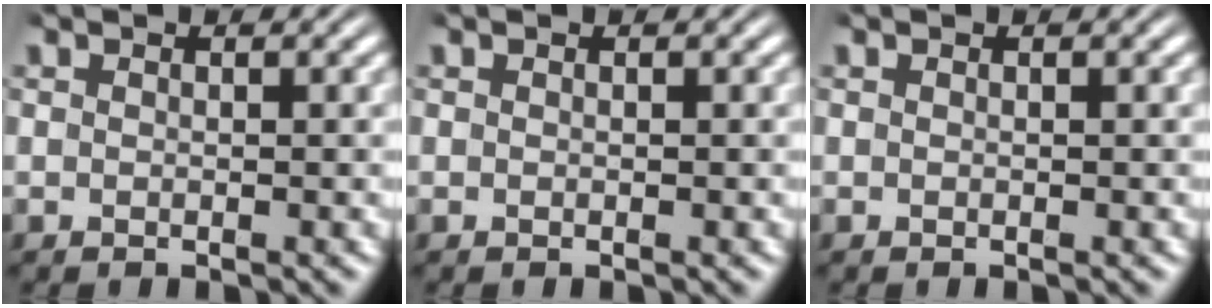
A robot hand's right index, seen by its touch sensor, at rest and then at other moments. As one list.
[{"total": 0.0}, {"total": 0.0}]